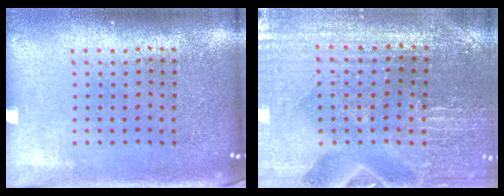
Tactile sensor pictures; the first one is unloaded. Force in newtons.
{"total": 1.5, "press": 1.4, "slide": 0.2}